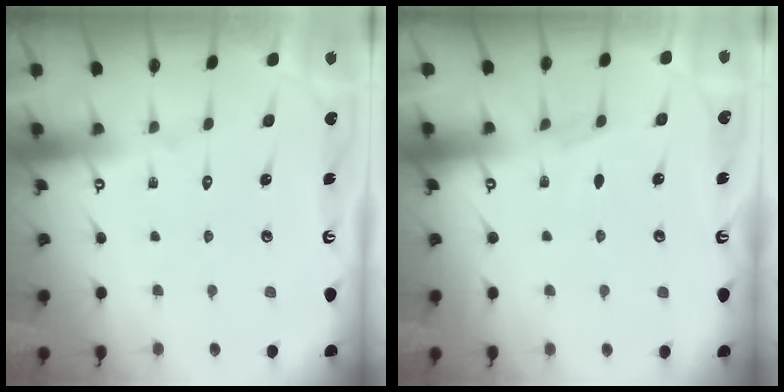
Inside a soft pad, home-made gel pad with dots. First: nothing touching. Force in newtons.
{"total": 3.3, "press": 3.3, "slide": 0.4}